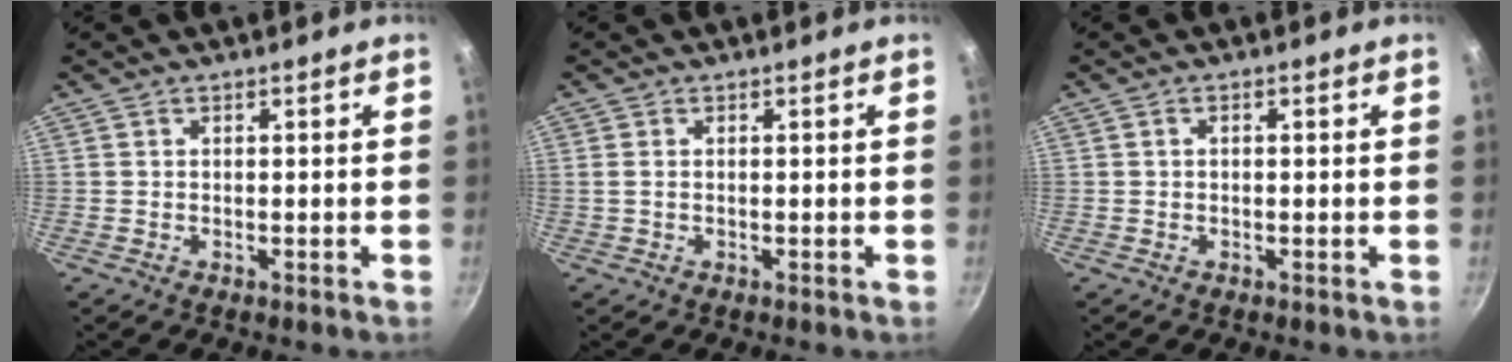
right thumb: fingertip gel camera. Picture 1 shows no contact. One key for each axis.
{"total": 0.9, "fx": 0.1, "fy": 0.5, "fz": 0.8, "tx": -0.019, "ty": 0.000, "tz": 0.001}
{"total": 0.7, "fx": 0.0, "fy": 0.4, "fz": 0.6, "tx": -0.013, "ty": 0.006, "tz": 0.001}